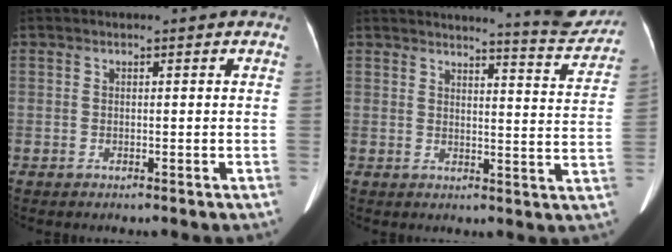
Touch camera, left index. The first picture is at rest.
{"total": 9.1, "force": [8.9, -0.1, 1.8], "torque": [-0.022, -0.048, 0.098]}